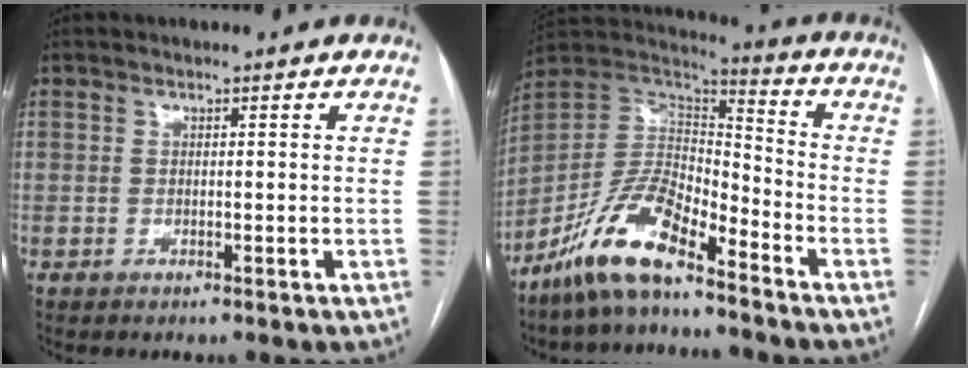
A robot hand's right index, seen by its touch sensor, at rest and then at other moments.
{"total": 13.4, "force": [-9.7, 3.5, 8.6], "torque": [-0.178, 0.015, -0.183]}